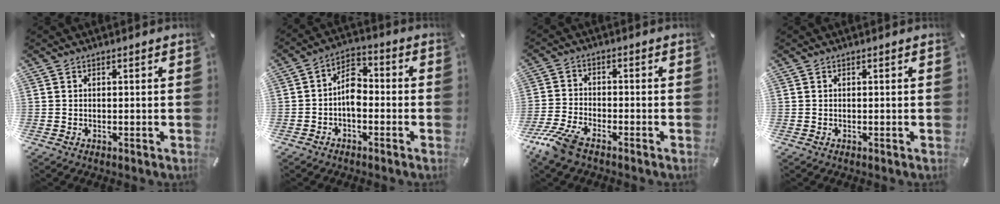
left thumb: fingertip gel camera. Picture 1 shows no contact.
{"total": 7.4, "force": [-2.2, 4.5, 5.5], "torque": [-0.105, 0.024, -0.041]}
{"total": 7.1, "force": [-5.3, 2.5, 4.0], "torque": [-0.103, 0.005, -0.106]}
{"total": 0.0}